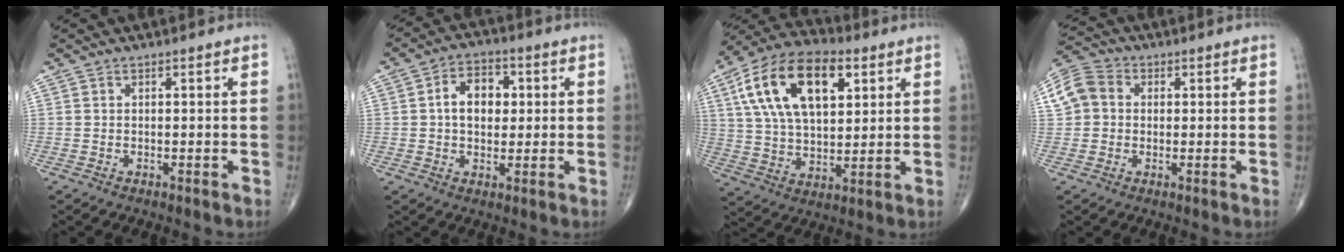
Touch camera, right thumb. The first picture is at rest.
{"total": 8.4, "force": [1.2, 5.8, 6.0], "torque": [-0.071, 0.014, 0.014]}
{"total": 20.5, "force": [7.5, 11.0, 15.6], "torque": [-0.264, -0.002, 0.130]}
{"total": 7.5, "force": [0.9, 6.4, 3.7], "torque": [-0.067, 0.020, 0.008]}